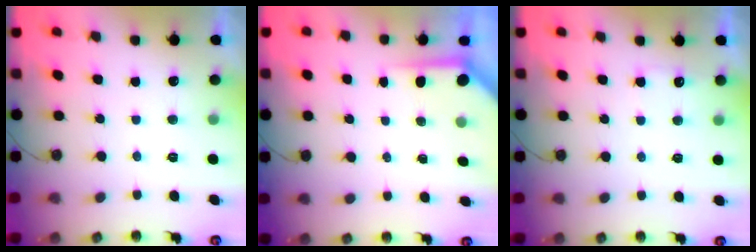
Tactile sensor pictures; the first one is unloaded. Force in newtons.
{"total": 3.6, "press": 3.6, "slide": 0.4}
{"total": 4.6, "press": 4.5, "slide": 0.5}